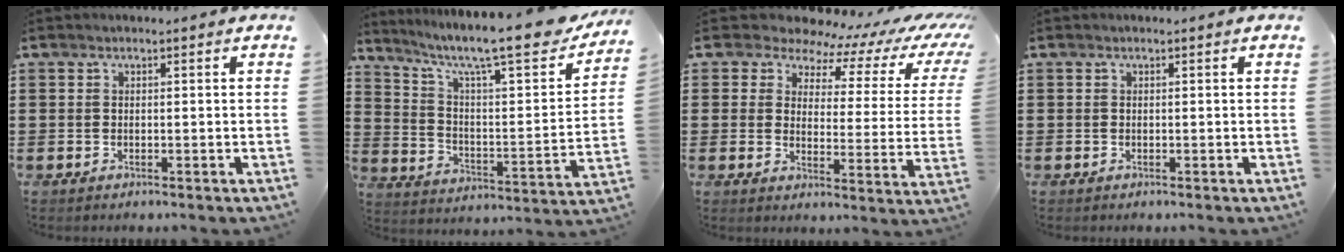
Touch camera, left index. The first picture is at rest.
{"total": 10.8, "force": [8.1, 1.4, 6.9], "torque": [-0.141, -0.056, 0.125]}
{"total": 6.7, "force": [5.7, 3.1, 1.6], "torque": [-0.055, -0.042, 0.094]}
{"total": 0.0}